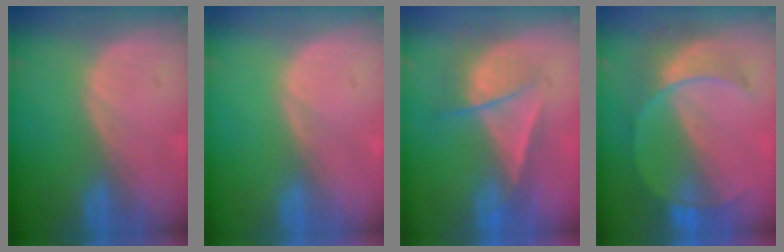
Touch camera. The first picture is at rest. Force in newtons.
{"total": 0.0}
{"total": 7.1, "press": 6.0, "slide": 3.7}
{"total": 7.3, "press": 7.0, "slide": 1.8}